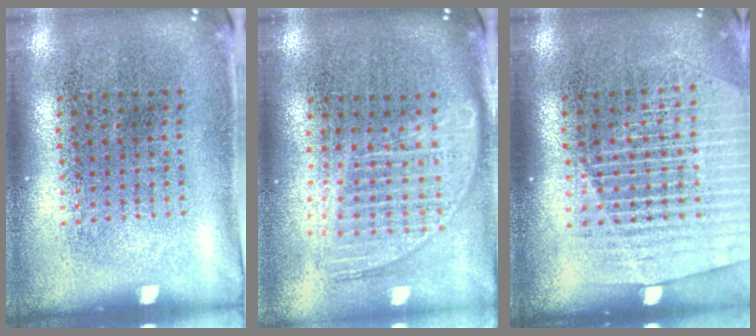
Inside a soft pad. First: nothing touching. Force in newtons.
{"total": 1.8, "press": 1.5, "slide": 0.9}
{"total": 1.4, "press": 1.3, "slide": 0.5}